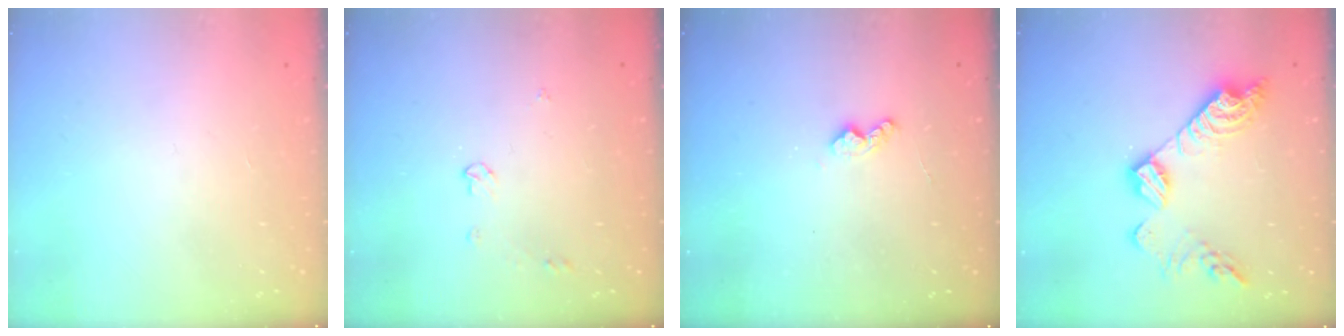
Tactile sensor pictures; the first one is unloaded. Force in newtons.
{"total": 4.4, "press": 4.3, "slide": 0.8}
{"total": 5.9, "press": 5.9, "slide": 0.5}
{"total": 16.2, "press": 16.2, "slide": 1.2}